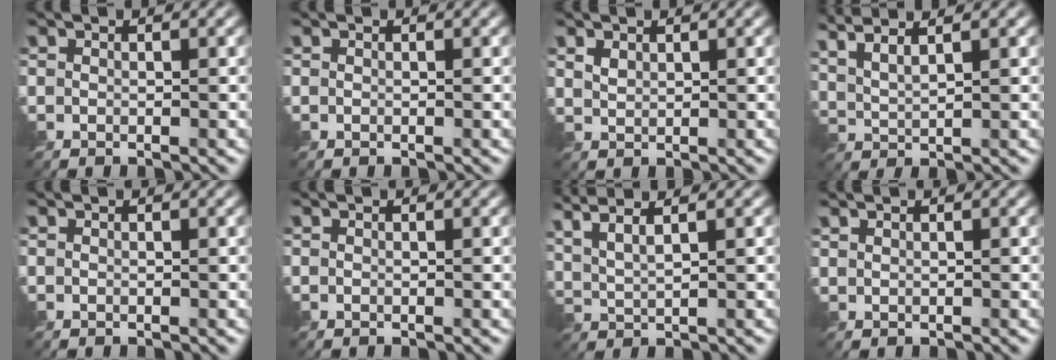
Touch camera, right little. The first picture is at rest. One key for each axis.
{"total": 0.0}
{"total": 1.1, "fx": 0.8, "fy": 0.5, "fz": 0.5, "tx": -0.016, "ty": 0.000, "tz": 0.020}
{"total": 4.9, "fx": 3.5, "fy": 1.4, "fz": 3.1, "tx": -0.059, "ty": 0.020, "tz": 0.049}
{"total": 0.0}
{"total": 0.0}
{"total": 5.4, "fx": 3.6, "fy": 1.6, "fz": 3.7, "tx": -0.078, "ty": 0.024, "tz": 0.054}
{"total": 0.6, "fx": 0.6, "fy": 0.2, "fz": 0.2, "tx": -0.005, "ty": 0.000, "tz": 0.013}